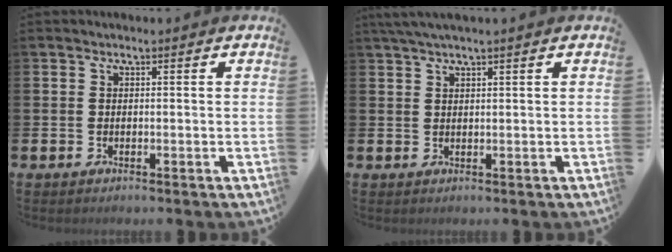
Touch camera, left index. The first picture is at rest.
{"total": 3.6, "force": [3.1, 0.2, 1.8], "torque": [-0.048, 0.001, 0.059]}